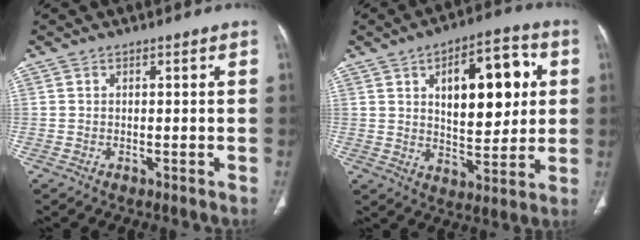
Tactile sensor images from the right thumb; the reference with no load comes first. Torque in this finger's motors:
{"motor_torque": [-0.71, 1.08, 0.08, 0.09, 0.07]}